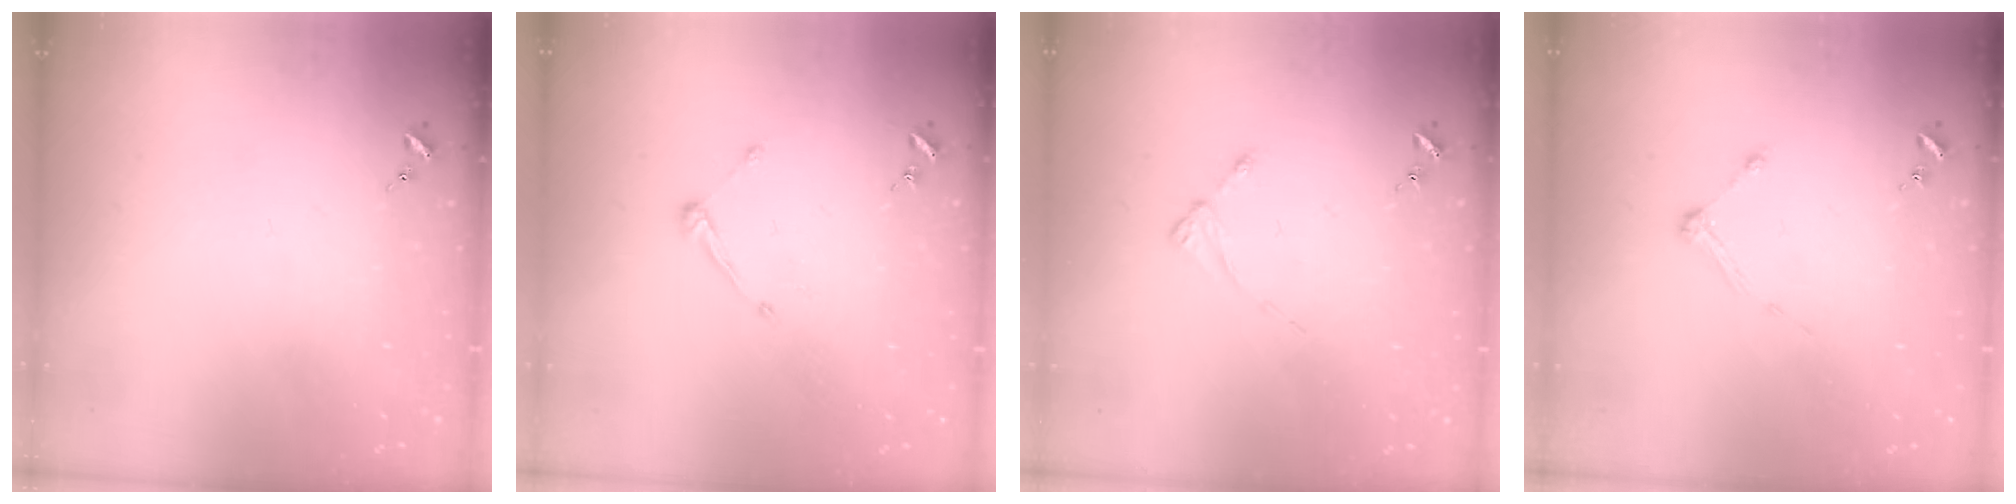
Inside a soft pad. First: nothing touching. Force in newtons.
{"total": 6.6, "press": 6.6, "slide": 0.5}
{"total": 2.4, "press": 2.4, "slide": 0.3}
{"total": 4.9, "press": 4.9, "slide": 0.7}